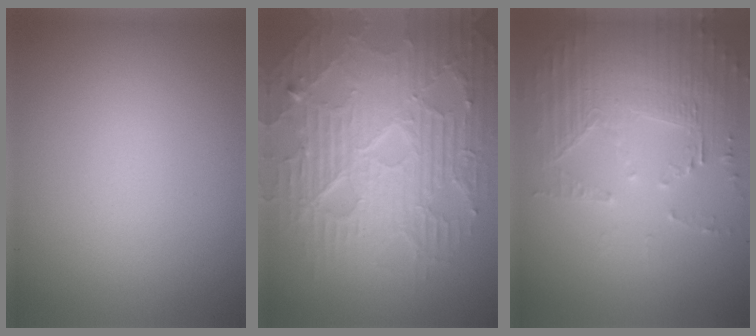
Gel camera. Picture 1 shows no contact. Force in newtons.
{"total": 10.6, "press": 6.8, "slide": 8.1}
{"total": 5.7, "press": 3.7, "slide": 4.3}